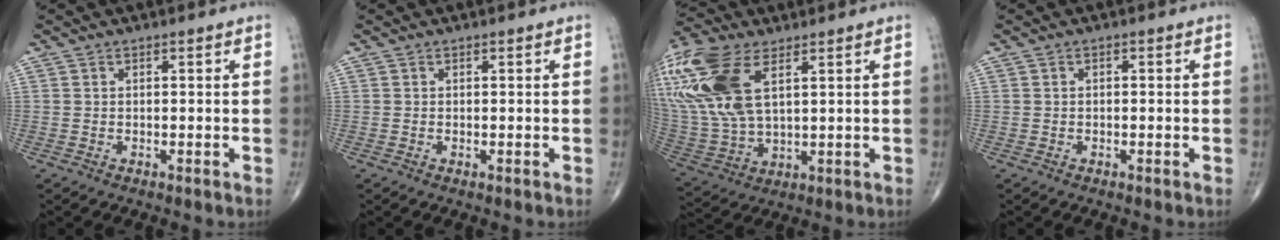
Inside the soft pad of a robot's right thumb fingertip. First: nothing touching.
{"total": 0.0}
{"total": 21.5, "force": [8.2, 10.8, 16.7], "torque": [-0.401, -0.011, 0.163]}
{"total": 0.6, "force": [0.0, 0.3, 0.5], "torque": [-0.008, 0.003, 0.000]}